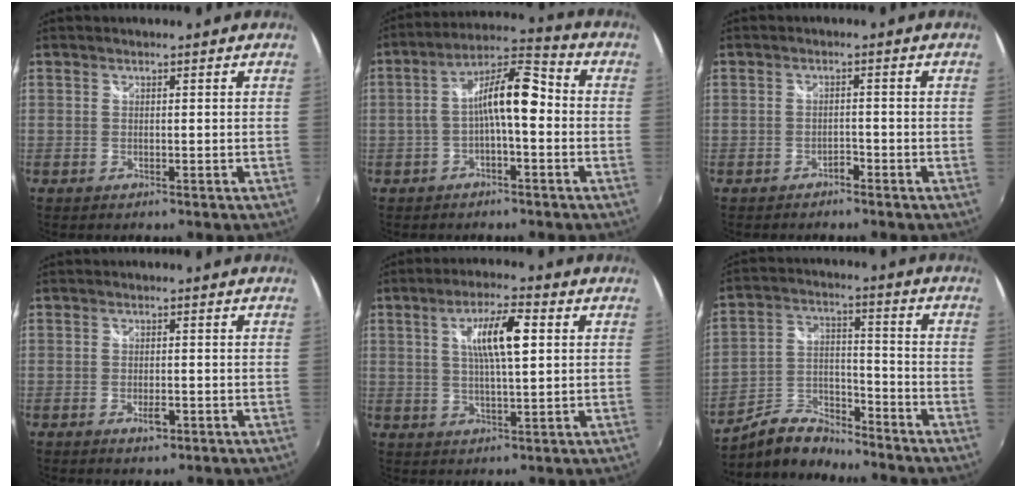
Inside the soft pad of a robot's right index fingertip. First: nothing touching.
{"total": 9.4, "force": [-1.4, 2.6, 9.0], "torque": [-0.168, 0.025, -0.029]}
{"total": 1.4, "force": [-1.3, 0.5, 0.4], "torque": [-0.009, 0.001, -0.022]}
{"total": 2.6, "force": [-1.2, 1.2, 2.0], "torque": [-0.039, -0.005, -0.020]}
{"total": 8.8, "force": [2.2, 2.0, 8.3], "torque": [-0.146, 0.008, 0.039]}
{"total": 9.2, "force": [-8.3, 3.1, 2.3], "torque": [-0.053, 0.024, -0.159]}